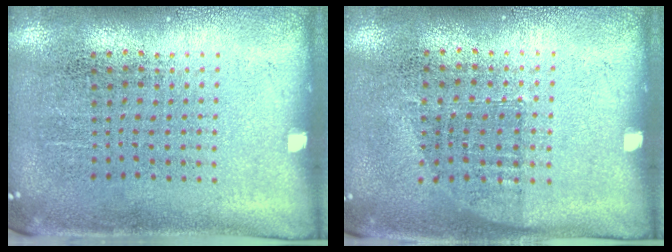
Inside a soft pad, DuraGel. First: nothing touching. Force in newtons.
{"total": 0.7, "press": 0.6, "slide": 0.3}